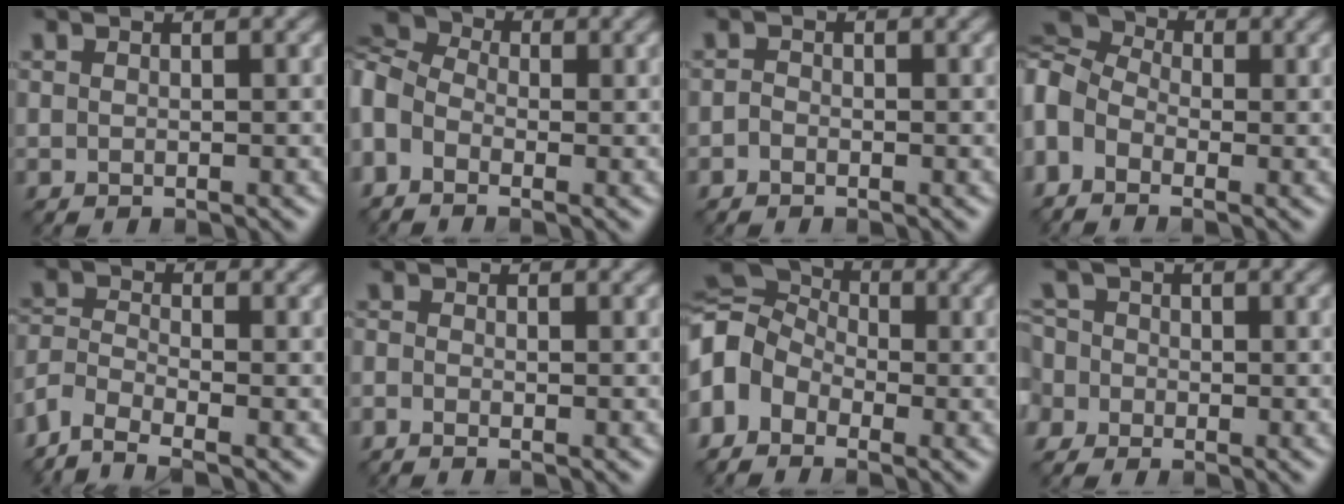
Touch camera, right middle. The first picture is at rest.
{"total": 7.2, "force": [-1.5, 5.1, 4.8], "torque": [-0.129, 0.010, -0.032]}
{"total": 0.9, "force": [-0.8, 0.4, -0.1], "torque": [0.007, -0.001, -0.020]}
{"total": 8.5, "force": [-1.1, 6.3, 5.6], "torque": [-0.136, 0.013, -0.026]}
{"total": 3.6, "force": [-3.1, 1.1, 1.4], "torque": [-0.033, -0.002, -0.078]}
{"total": 1.3, "force": [-1.2, 0.1, 0.5], "torque": [-0.012, -0.007, -0.027]}
{"total": 10.6, "force": [-1.8, 8.5, 6.0], "torque": [-0.139, 0.019, -0.067]}
{"total": 5.2, "force": [-0.9, 4.5, 2.5], "torque": [-0.047, 0.024, -0.050]}